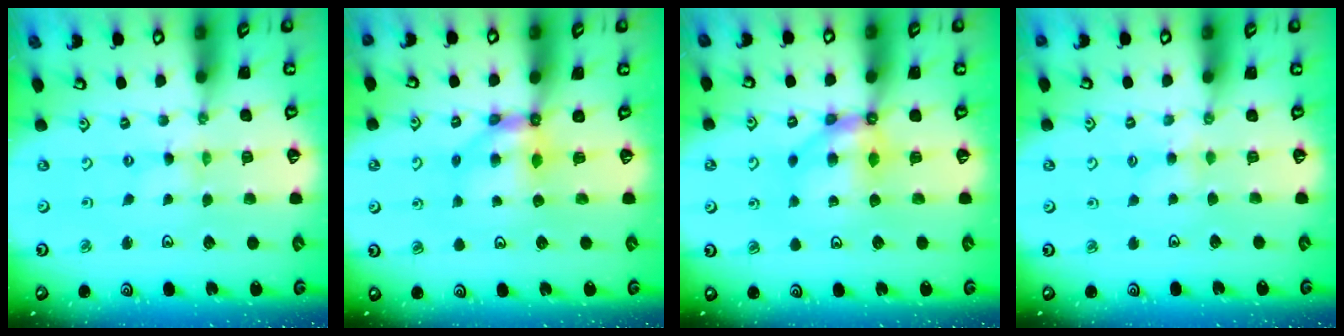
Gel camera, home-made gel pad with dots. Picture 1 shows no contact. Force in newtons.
{"total": 6.7, "press": 6.7, "slide": 0.6}
{"total": 7.1, "press": 7.1, "slide": 0.2}
{"total": 3.1, "press": 3.1, "slide": 0.5}